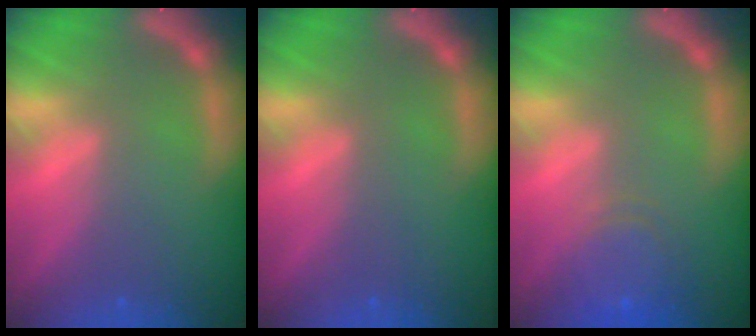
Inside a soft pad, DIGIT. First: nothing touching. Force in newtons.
{"total": 0.0}
{"total": 4.6}